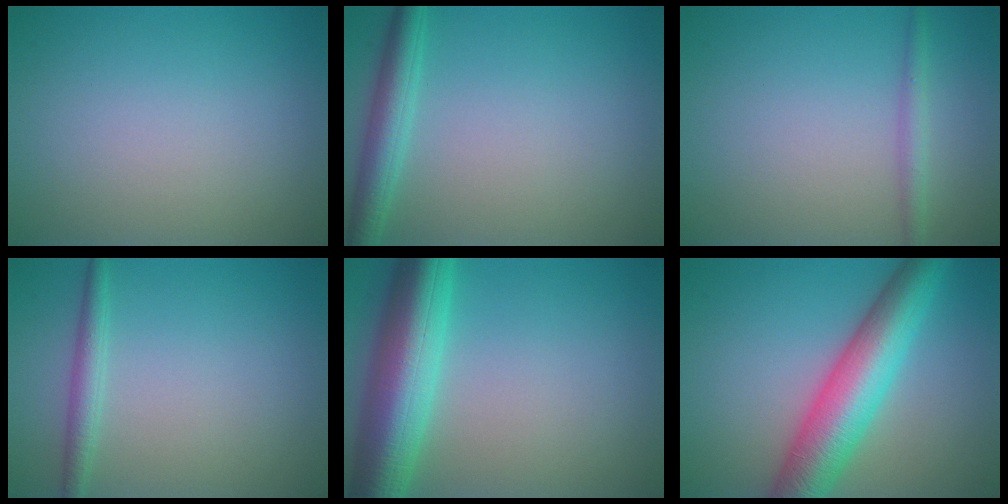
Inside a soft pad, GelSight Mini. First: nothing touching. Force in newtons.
{"total": 3.4, "press": 3.3, "slide": 0.1}
{"total": 1.6, "press": 1.6, "slide": 0.1}
{"total": 1.9, "press": 1.9, "slide": 0.0}
{"total": 9.2, "press": 9.2, "slide": 0.2}
{"total": 8.6, "press": 8.6, "slide": 0.2}